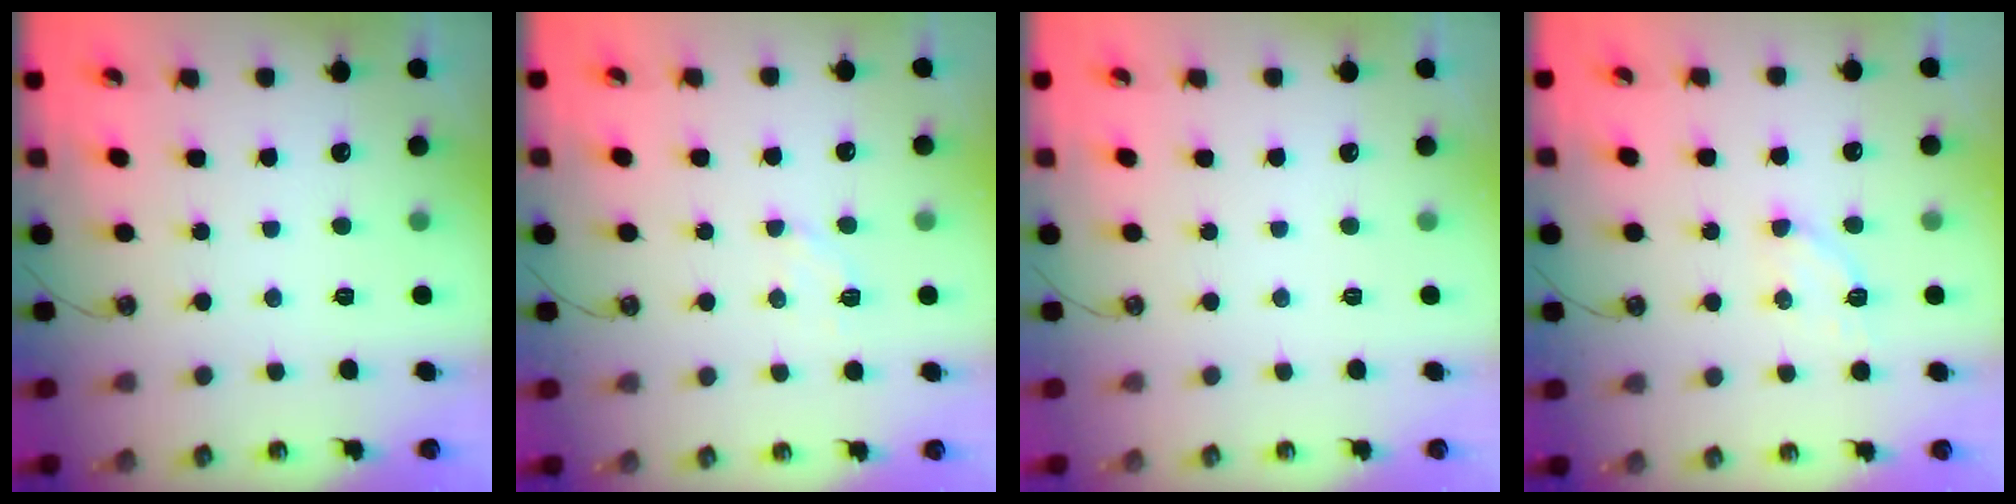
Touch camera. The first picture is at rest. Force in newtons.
{"total": 3.0, "press": 2.9, "slide": 0.5}
{"total": 0.0}
{"total": 6.1, "press": 6.0, "slide": 0.8}